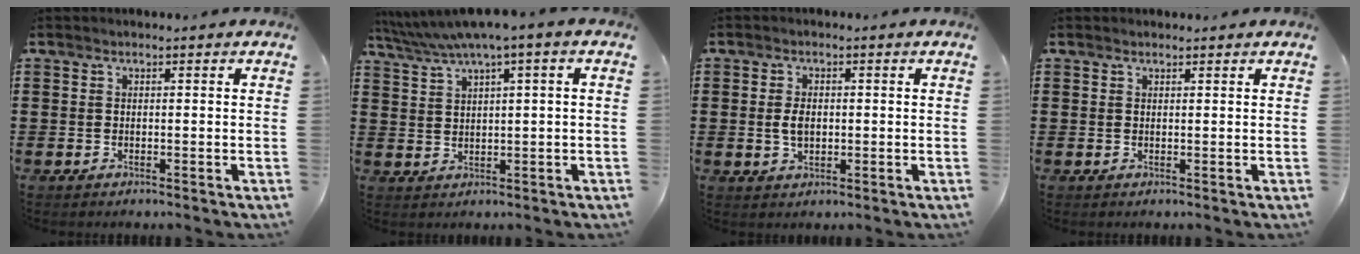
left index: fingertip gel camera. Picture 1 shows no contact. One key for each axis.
{"total": 3.9, "fx": 2.1, "fy": 0.1, "fz": 3.2, "tx": -0.074, "ty": -0.013, "tz": 0.032}
{"total": 3.1, "fx": 0.0, "fy": 2.0, "fz": 2.5, "tx": -0.058, "ty": 0.003, "tz": -0.004}
{"total": 0.7, "fx": 0.6, "fy": 0.1, "fz": 0.1, "tx": -0.003, "ty": 0.001, "tz": 0.013}